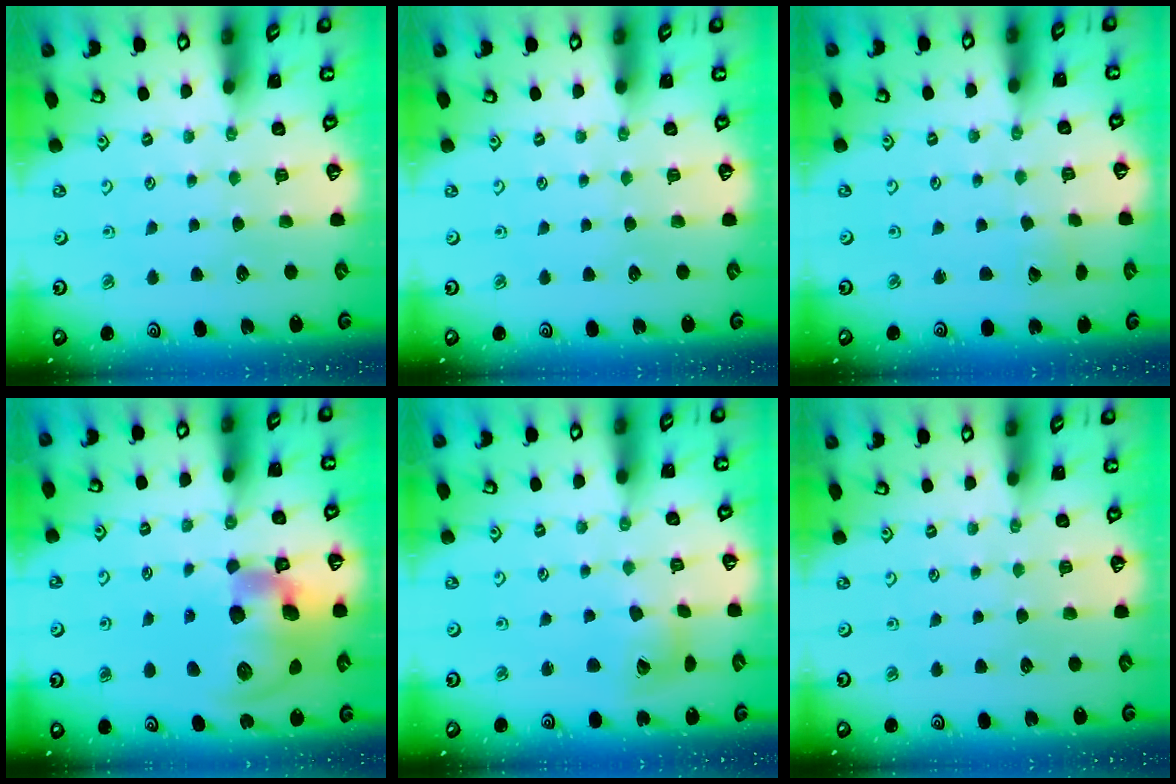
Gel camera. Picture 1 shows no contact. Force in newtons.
{"total": 0.0}
{"total": 1.2, "press": 1.2, "slide": 0.0}
{"total": 20.9, "press": 20.6, "slide": 3.6}
{"total": 8.5, "press": 8.4, "slide": 1.1}
{"total": 0.0}